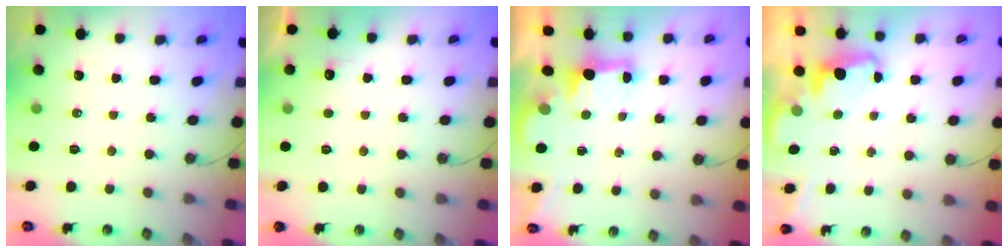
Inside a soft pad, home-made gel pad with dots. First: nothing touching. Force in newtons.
{"total": 4.4, "press": 4.2, "slide": 1.2}
{"total": 2.3, "press": 2.2, "slide": 0.7}
{"total": 2.3, "press": 2.2, "slide": 0.5}